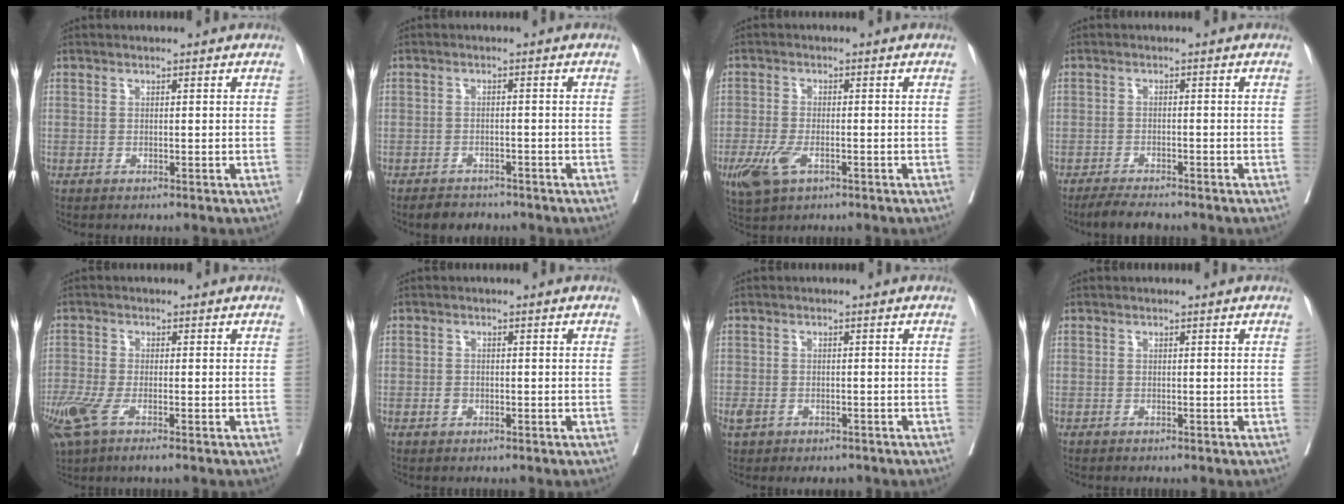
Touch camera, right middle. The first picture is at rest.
{"total": 3.9, "force": [-3.4, 1.7, 1.0], "torque": [-0.017, -0.001, -0.049]}
{"total": 5.5, "force": [-2.4, 2.4, 4.2], "torque": [-0.093, -0.011, -0.039]}
{"total": 4.8, "force": [-4.2, 0.6, 2.2], "torque": [-0.035, -0.012, -0.071]}
{"total": 8.2, "force": [-4.8, 2.3, 6.3], "torque": [-0.144, -0.025, -0.094]}
{"total": 1.2, "force": [-0.5, 0.9, 0.6], "torque": [-0.010, 0.003, -0.006]}
{"total": 3.9, "force": [-2.5, 2.5, 1.7], "torque": [-0.031, 0.004, -0.030]}
{"total": 0.0}